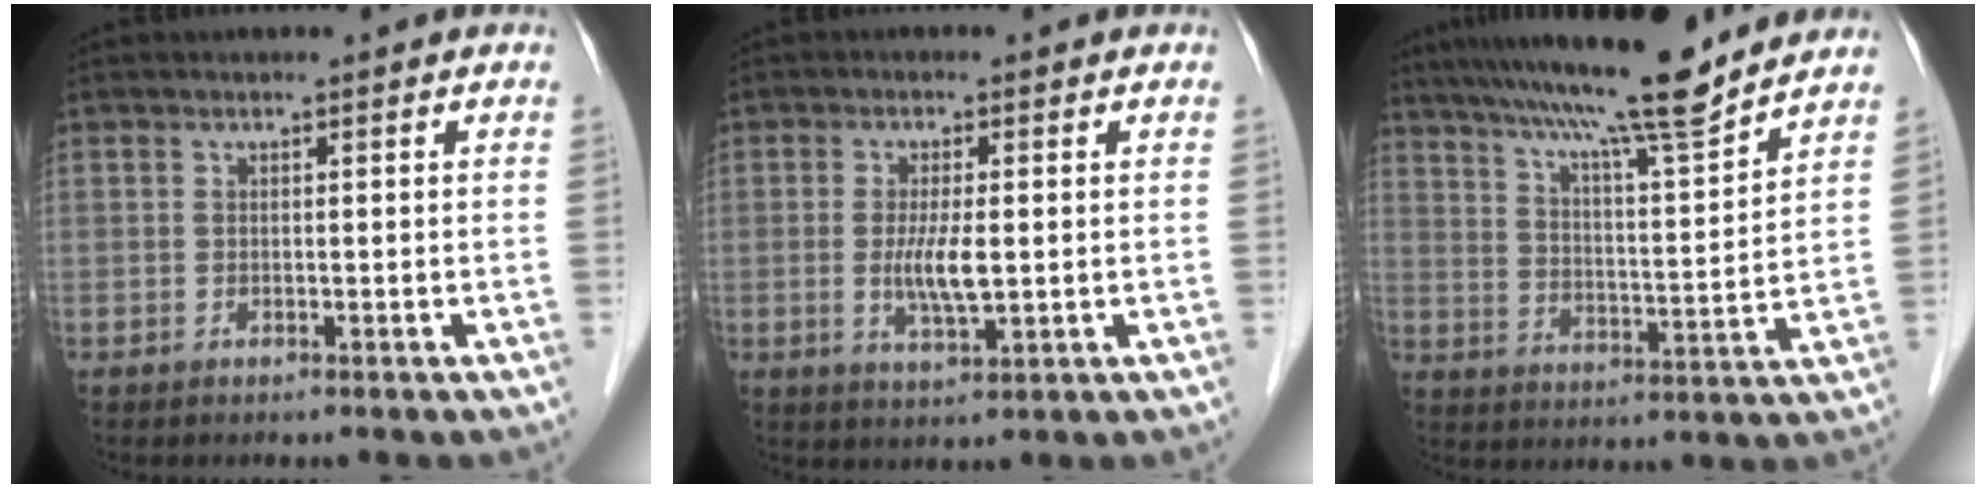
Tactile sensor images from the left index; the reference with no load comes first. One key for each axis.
{"total": 5.0, "fx": -0.3, "fy": 1.0, "fz": 4.9, "tx": -0.101, "ty": -0.011, "tz": -0.004}
{"total": 15.2, "fx": 12.9, "fy": -0.1, "fz": 8.0, "tx": -0.133, "ty": 0.005, "tz": 0.200}